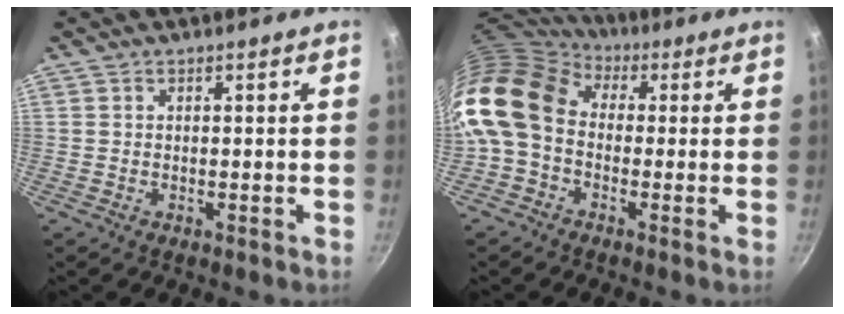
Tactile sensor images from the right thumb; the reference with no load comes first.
{"total": 16.2, "force": [0.6, 12.2, 10.7], "torque": [-0.216, 0.035, -0.010]}